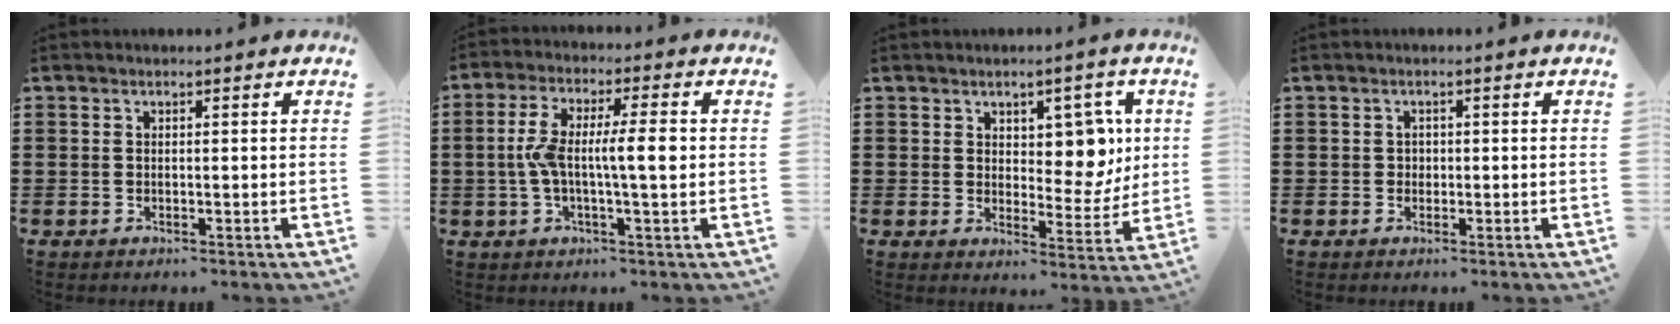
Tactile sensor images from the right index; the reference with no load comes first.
{"total": 7.4, "force": [-0.3, 1.5, 7.3], "torque": [-0.138, 0.000, -0.012]}
{"total": 6.9, "force": [2.8, 4.3, 4.6], "torque": [-0.070, -0.002, 0.044]}
{"total": 1.0, "force": [0.0, 0.9, 0.3], "torque": [-0.008, 0.003, 0.000]}